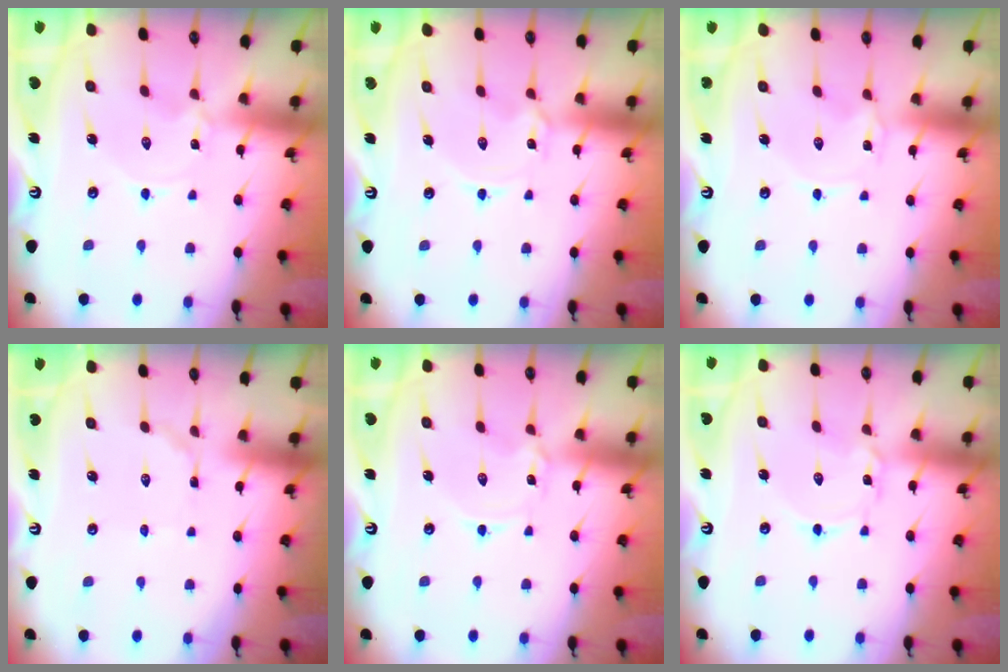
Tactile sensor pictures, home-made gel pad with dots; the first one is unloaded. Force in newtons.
{"total": 1.8, "press": 1.7, "slide": 0.3}
{"total": 1.5, "press": 1.5, "slide": 0.1}
{"total": 3.0, "press": 2.9, "slide": 0.3}
{"total": 0.9, "press": 0.9, "slide": 0.1}
{"total": 2.2, "press": 2.2, "slide": 0.2}